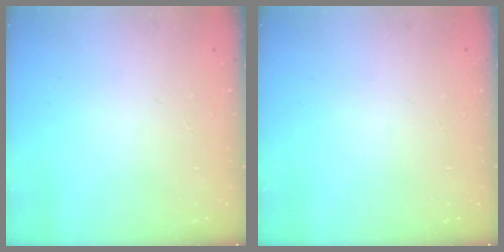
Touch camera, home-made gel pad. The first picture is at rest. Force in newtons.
{"total": 0.0}